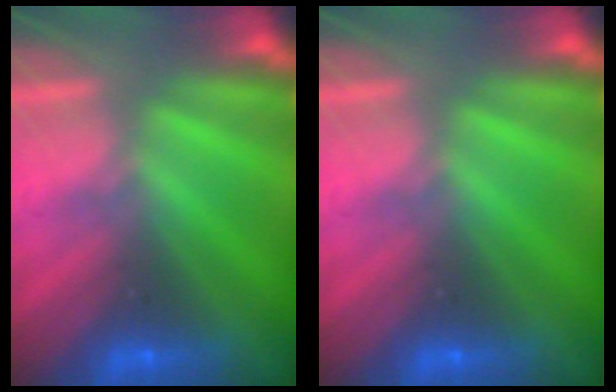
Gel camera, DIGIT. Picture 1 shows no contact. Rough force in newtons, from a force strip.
{"total": 0.0}